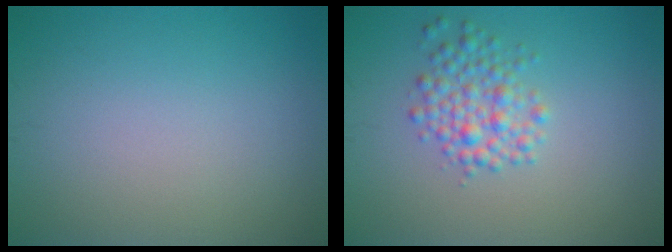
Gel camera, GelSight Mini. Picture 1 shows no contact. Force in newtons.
{"total": 3.1, "press": 3.1, "slide": 0.1}